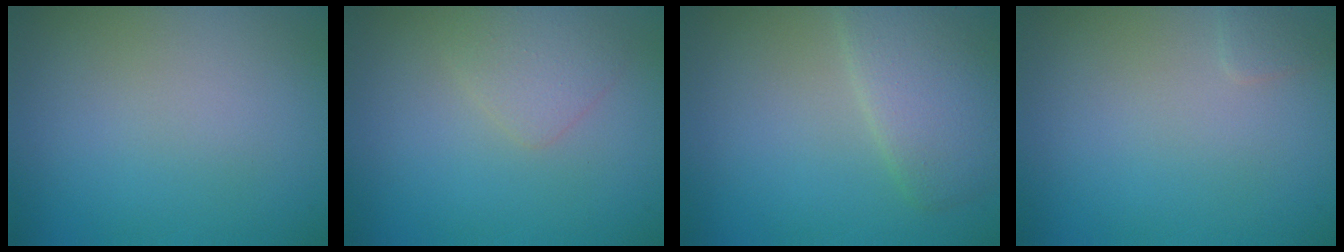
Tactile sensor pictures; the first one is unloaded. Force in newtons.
{"total": 1.7, "press": 1.7, "slide": 0.1}
{"total": 4.4, "press": 4.4, "slide": 0.2}
{"total": 0.8, "press": 0.8, "slide": 0.1}